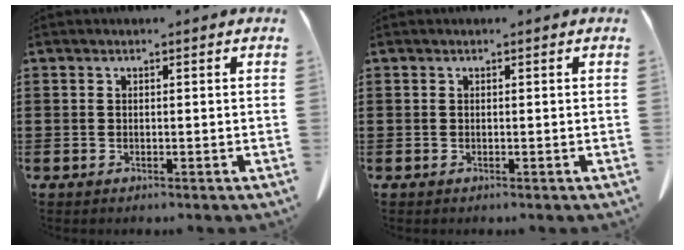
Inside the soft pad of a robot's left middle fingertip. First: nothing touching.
{"total": 0.0}